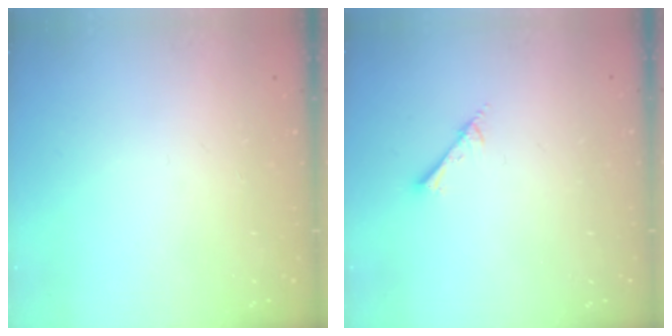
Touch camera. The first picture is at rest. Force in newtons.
{"total": 2.4, "press": 2.4, "slide": 0.2}